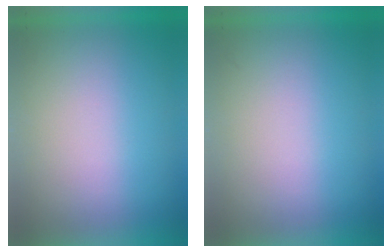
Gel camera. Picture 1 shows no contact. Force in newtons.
{"total": 0.0}